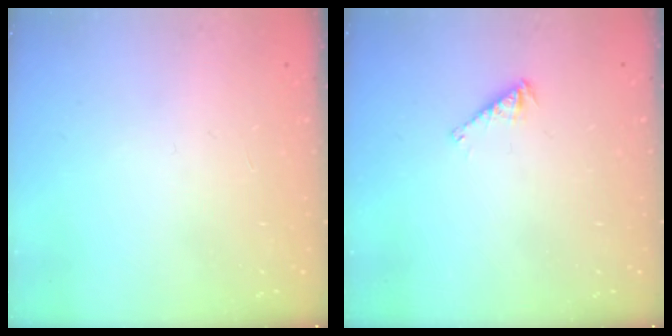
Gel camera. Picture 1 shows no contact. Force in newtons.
{"total": 2.9, "press": 2.8, "slide": 0.5}